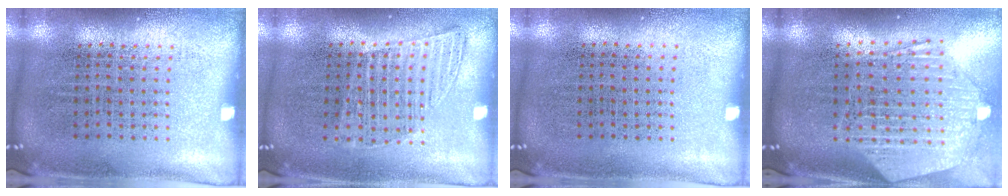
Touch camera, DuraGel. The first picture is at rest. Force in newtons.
{"total": 1.0, "press": 1.0, "slide": 0.4}
{"total": 0.0}
{"total": 2.7, "press": 2.2, "slide": 1.5}